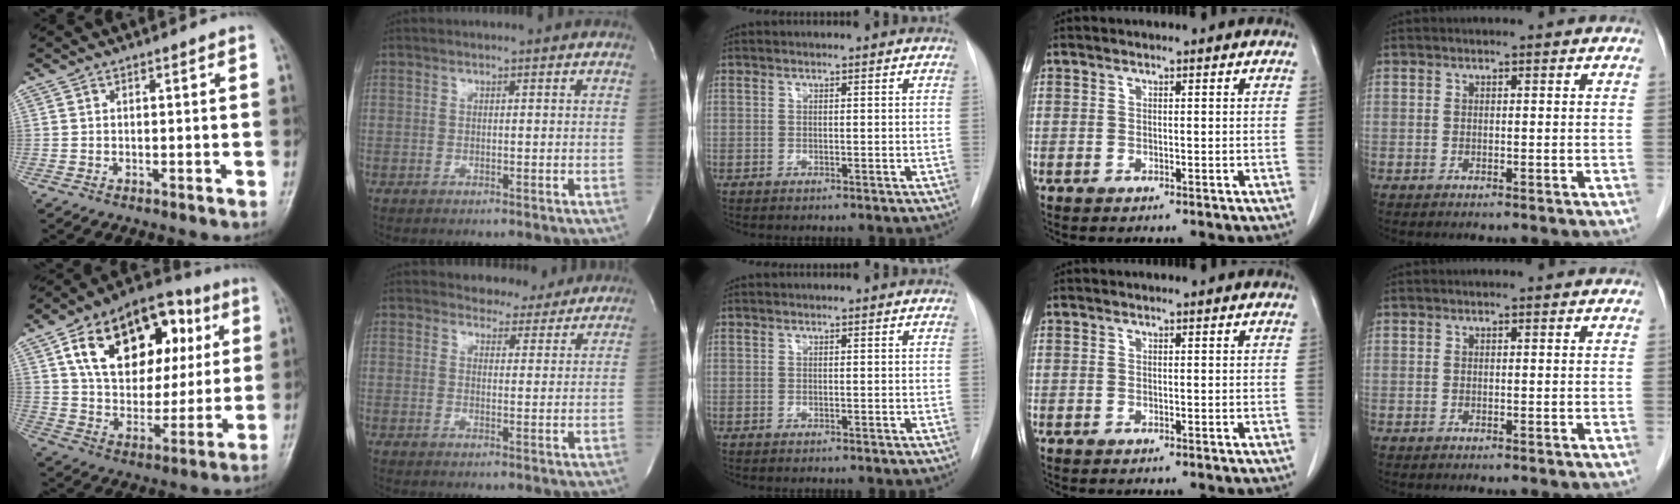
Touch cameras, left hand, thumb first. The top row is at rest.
{"thumb": {"total": 23.8, "force": [8.1, 15.1, 16.5], "torque": [-0.222, 0.004, 0.127]}, "index": {"total": 5.7, "force": [5.3, 2.0, 0.1], "torque": [0.004, -0.003, 0.059]}}